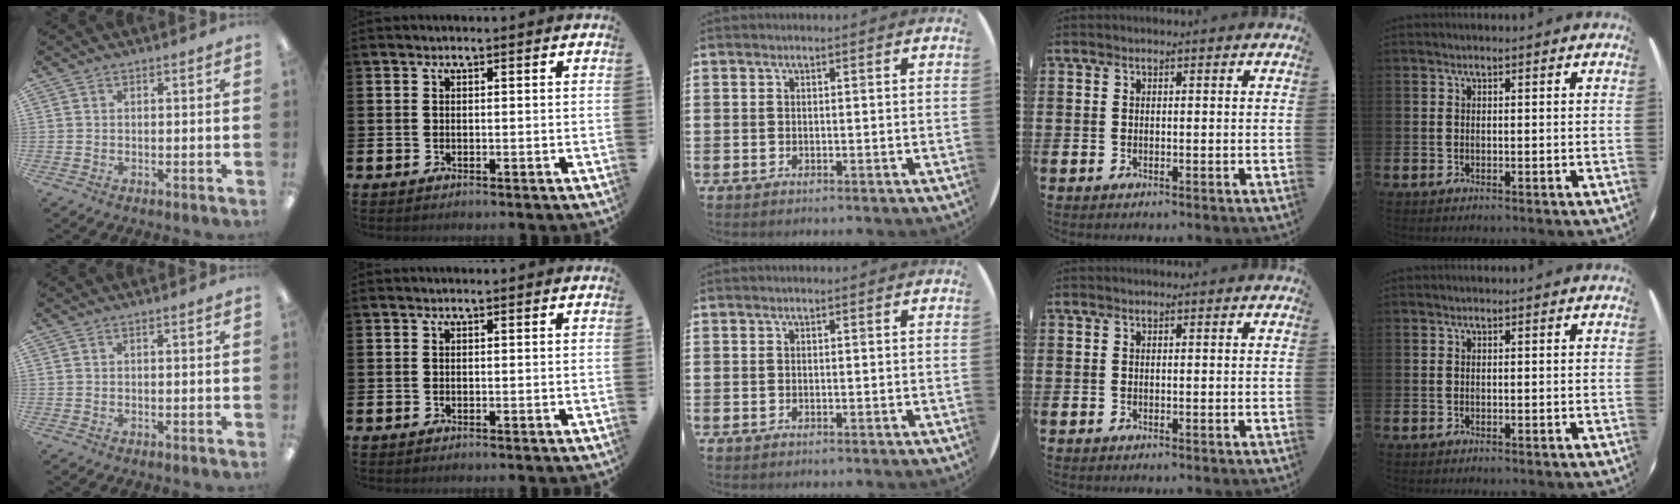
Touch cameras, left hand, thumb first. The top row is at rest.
{}